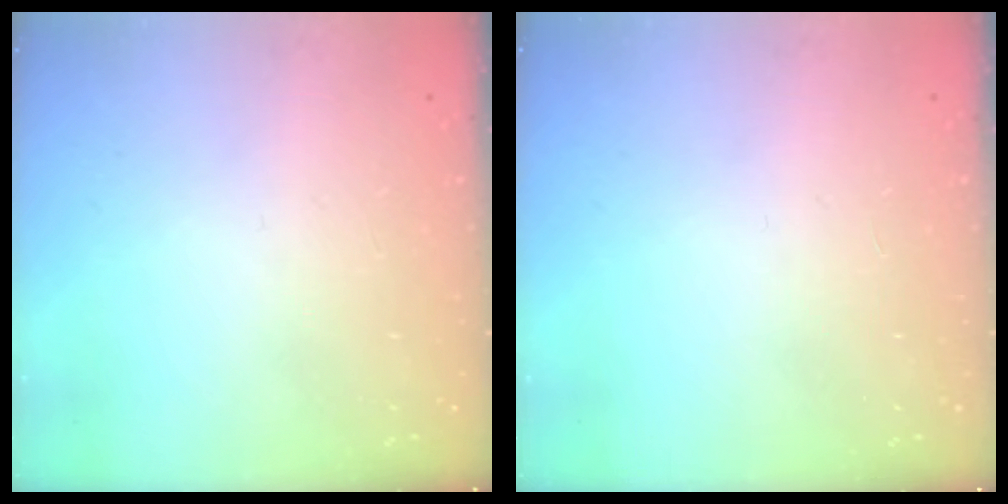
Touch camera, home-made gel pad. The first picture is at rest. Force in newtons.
{"total": 0.0}